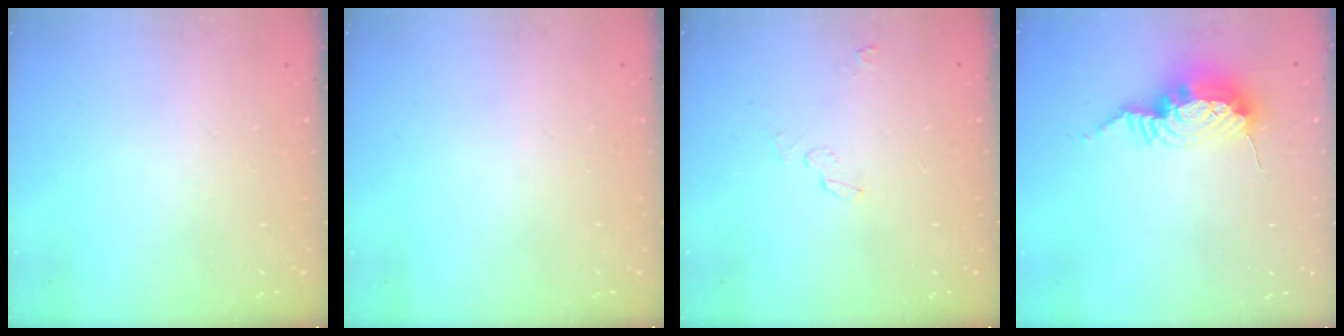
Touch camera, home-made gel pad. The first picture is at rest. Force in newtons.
{"total": 0.0}
{"total": 2.6, "press": 2.3, "slide": 1.2}
{"total": 11.3, "press": 11.2, "slide": 0.7}